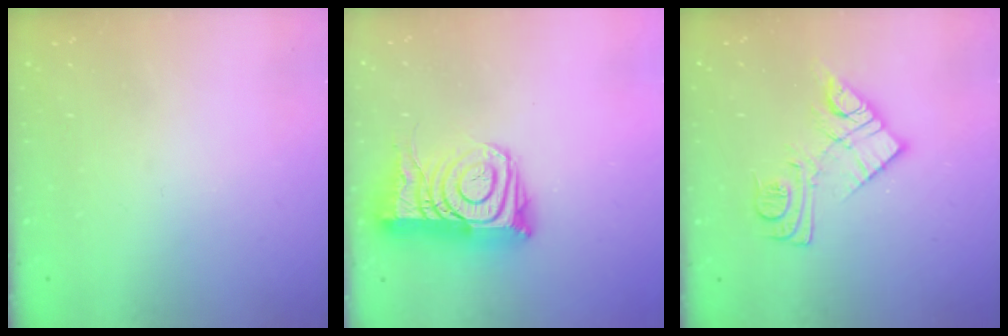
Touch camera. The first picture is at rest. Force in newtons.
{"total": 16.4, "press": 16.3, "slide": 1.5}
{"total": 11.8, "press": 11.8, "slide": 0.7}